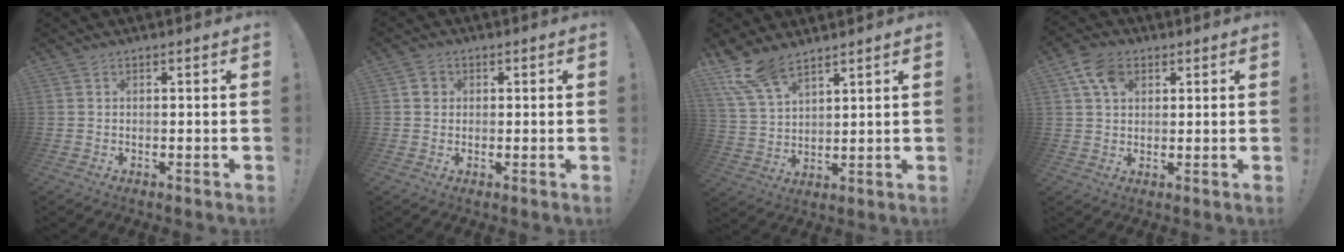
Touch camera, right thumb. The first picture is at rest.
{"total": 2.9, "force": [0.3, 2.8, 0.7], "torque": [-0.003, 0.006, 0.005]}
{"total": 11.3, "force": [8.7, 4.8, 5.5], "torque": [-0.123, -0.043, 0.167]}
{"total": 9.0, "force": [4.0, 6.2, 5.1], "torque": [-0.086, -0.001, 0.079]}